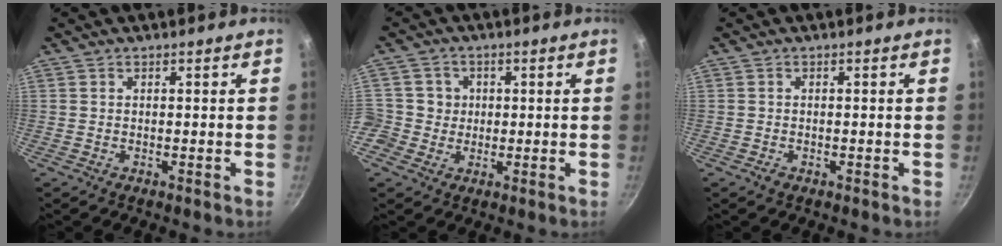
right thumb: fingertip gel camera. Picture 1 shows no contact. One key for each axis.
{"total": 5.9, "fx": 0.0, "fy": 5.8, "fz": 0.8, "tx": 0.015, "ty": 0.009, "tz": -0.007}
{"total": 1.1, "fx": -0.6, "fy": 0.7, "fz": 0.6, "tx": -0.011, "ty": 0.001, "tz": -0.009}